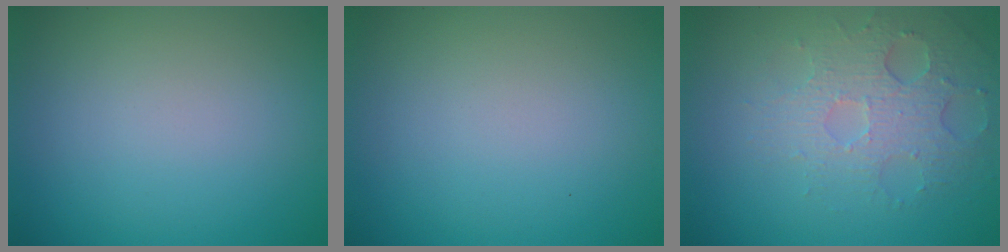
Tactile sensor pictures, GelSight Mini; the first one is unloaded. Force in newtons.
{"total": 0.0}
{"total": 3.6, "press": 3.3, "slide": 1.3}